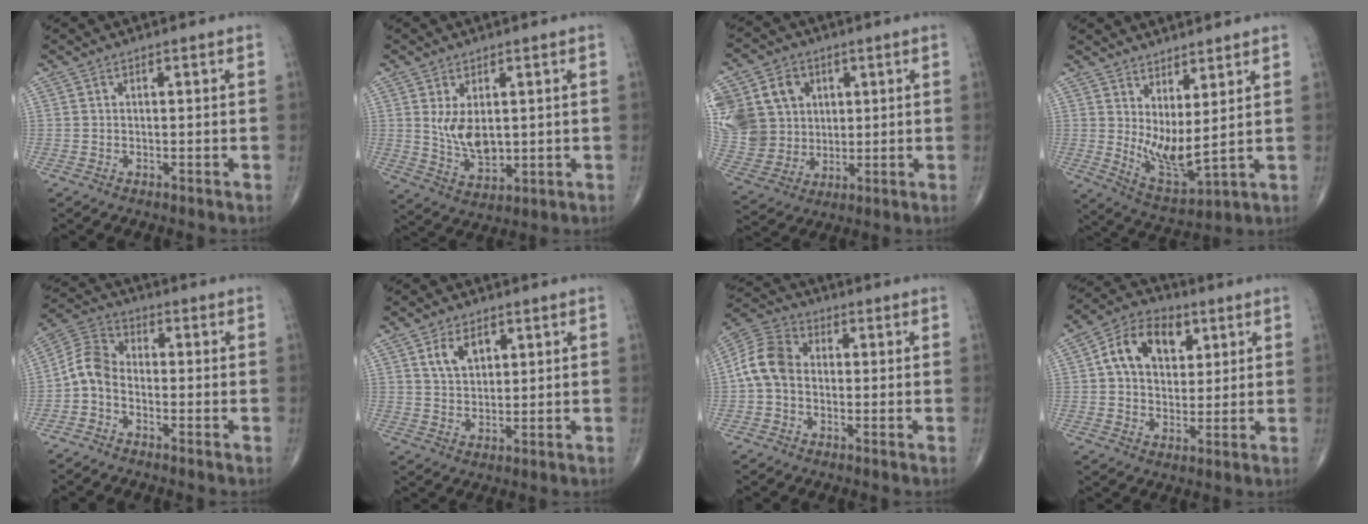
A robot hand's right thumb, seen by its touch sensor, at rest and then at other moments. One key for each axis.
{"total": 7.3, "fx": 1.3, "fy": 4.3, "fz": 5.7, "tx": -0.090, "ty": -0.018, "tz": 0.037}
{"total": 23.4, "fx": 5.6, "fy": 19.8, "fz": 11.3, "tx": -0.274, "ty": 0.038, "tz": 0.127}
{"total": 9.1, "fx": 2.9, "fy": 2.8, "fz": 8.1, "tx": -0.145, "ty": -0.045, "tz": 0.068}
{"total": 6.1, "fx": -2.0, "fy": 4.1, "fz": 4.1, "tx": -0.073, "ty": 0.028, "tz": -0.056}
{"total": 5.9, "fx": 2.7, "fy": 3.7, "fz": 3.7, "tx": -0.053, "ty": -0.013, "tz": 0.051}
{"total": 8.7, "fx": -0.5, "fy": 6.6, "fz": 5.7, "tx": -0.106, "ty": 0.027, "tz": -0.023}
{"total": 12.4, "fx": 3.8, "fy": 8.6, "fz": 8.1, "tx": -0.104, "ty": 0.003, "tz": 0.059}